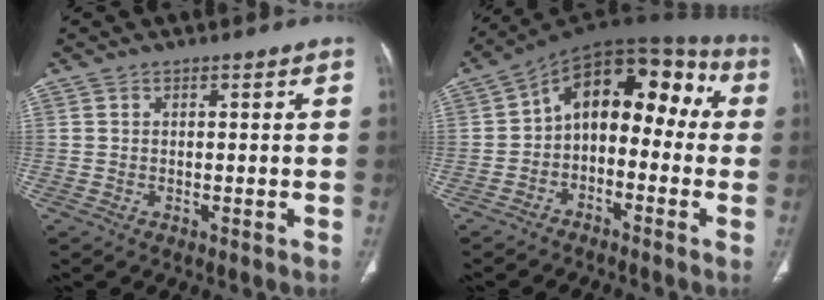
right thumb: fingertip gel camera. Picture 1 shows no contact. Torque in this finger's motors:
{"motor_torque": [-0.38, 1.52, 0.19, -0.11, 0.13]}